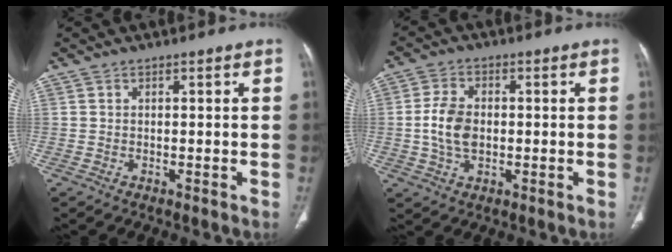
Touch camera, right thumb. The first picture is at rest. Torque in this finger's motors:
{"motor_torque": [1.25, 1.03, 0.65, -0.57, 0.07]}